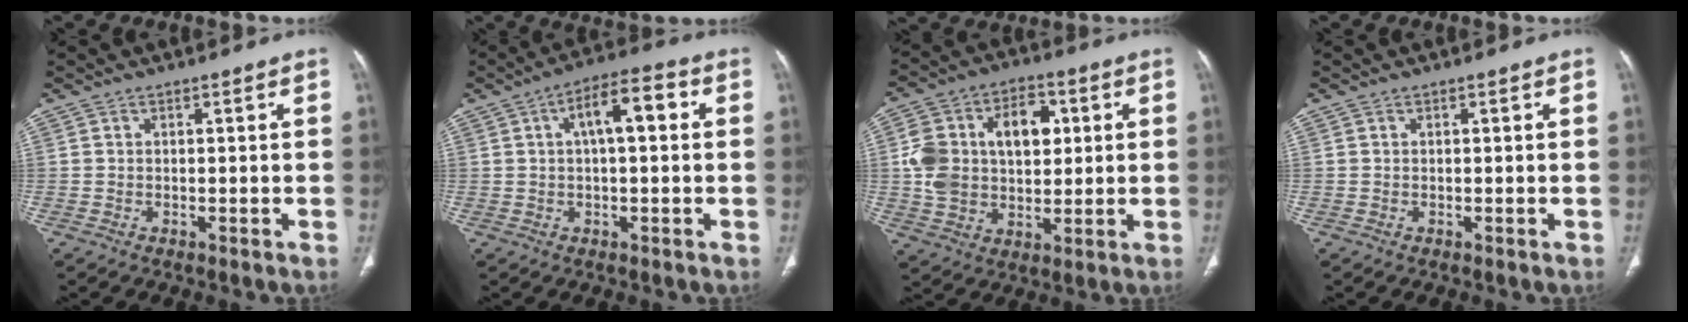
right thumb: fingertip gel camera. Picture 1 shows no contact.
{"total": 8.9, "force": [1.9, 3.5, 8.0], "torque": [-0.124, 0.028, 0.021]}
{"total": 16.4, "force": [2.8, 11.3, 11.6], "torque": [-0.179, 0.018, 0.052]}
{"total": 0.0}